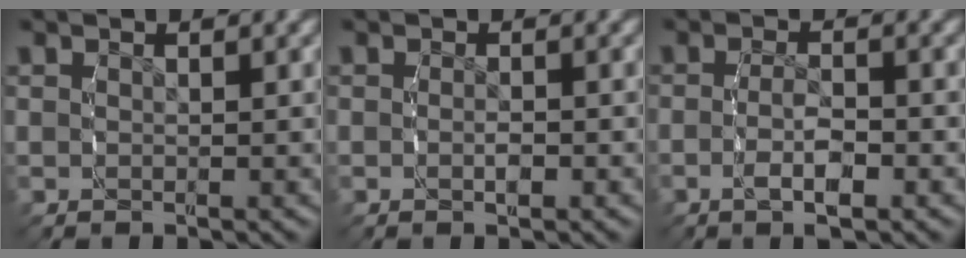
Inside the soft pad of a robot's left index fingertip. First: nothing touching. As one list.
[{"total": 0.8, "force": [-0.8, 0.0, 0.0], "torque": [-0.011, -0.005, -0.013]}, {"total": 2.7, "force": [-1.9, 0.8, 1.8], "torque": [-0.040, -0.004, -0.038]}]